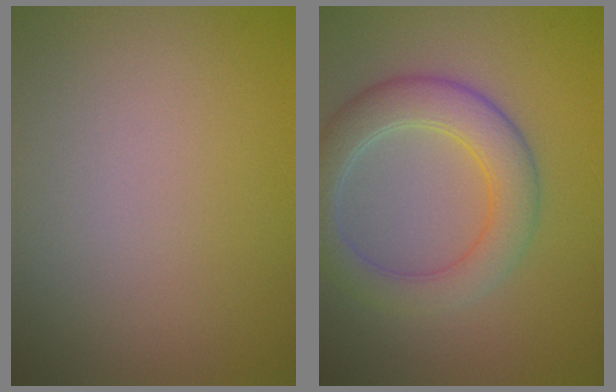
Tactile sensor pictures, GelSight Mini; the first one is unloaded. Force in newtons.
{"total": 5.3, "press": 5.3, "slide": 0.3}